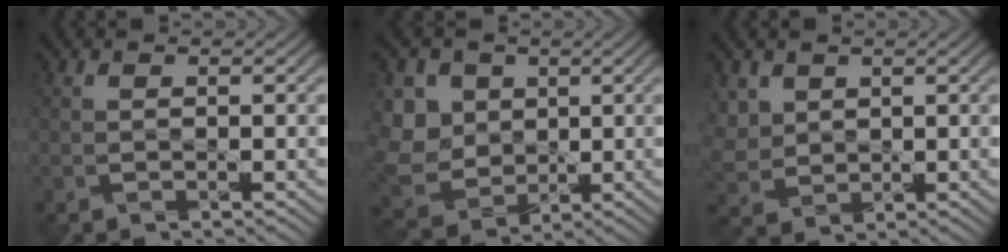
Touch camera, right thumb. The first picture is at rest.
{"total": 7.7, "force": [1.9, 6.8, 3.1], "torque": [-0.117, 0.004, 0.029]}
{"total": 3.1, "force": [1.5, 2.6, 0.9], "torque": [-0.035, -0.009, 0.035]}